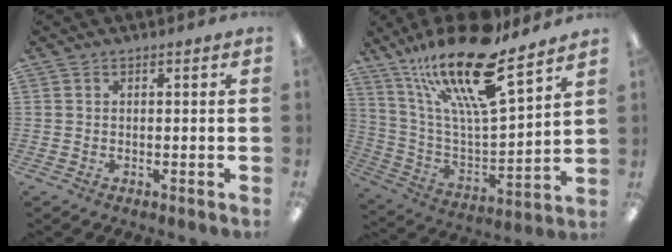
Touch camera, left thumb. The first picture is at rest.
{"total": 23.3, "force": [16.7, 6.4, 15.0], "torque": [-0.273, -0.101, 0.279]}